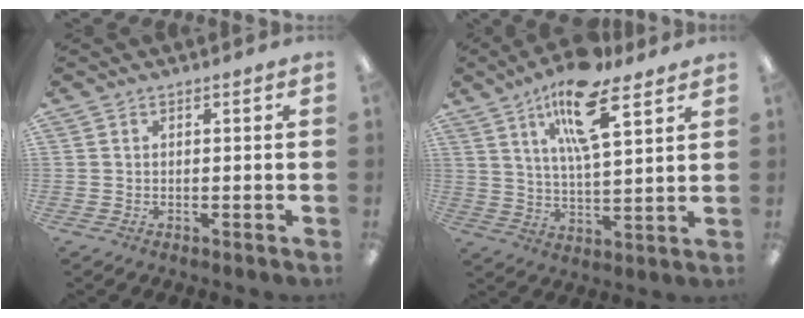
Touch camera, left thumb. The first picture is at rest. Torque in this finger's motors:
{"motor_torque": [0.22, 0.39, 1.36, -1.41, 0.13]}